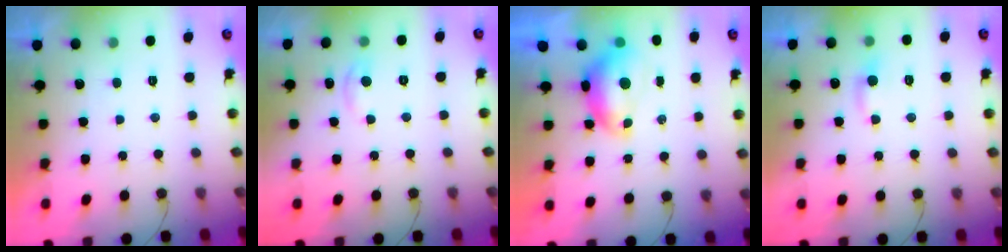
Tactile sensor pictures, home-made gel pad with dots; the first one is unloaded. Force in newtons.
{"total": 3.9, "press": 3.9, "slide": 0.5}
{"total": 9.7, "press": 9.6, "slide": 1.3}
{"total": 4.3, "press": 4.2, "slide": 0.7}